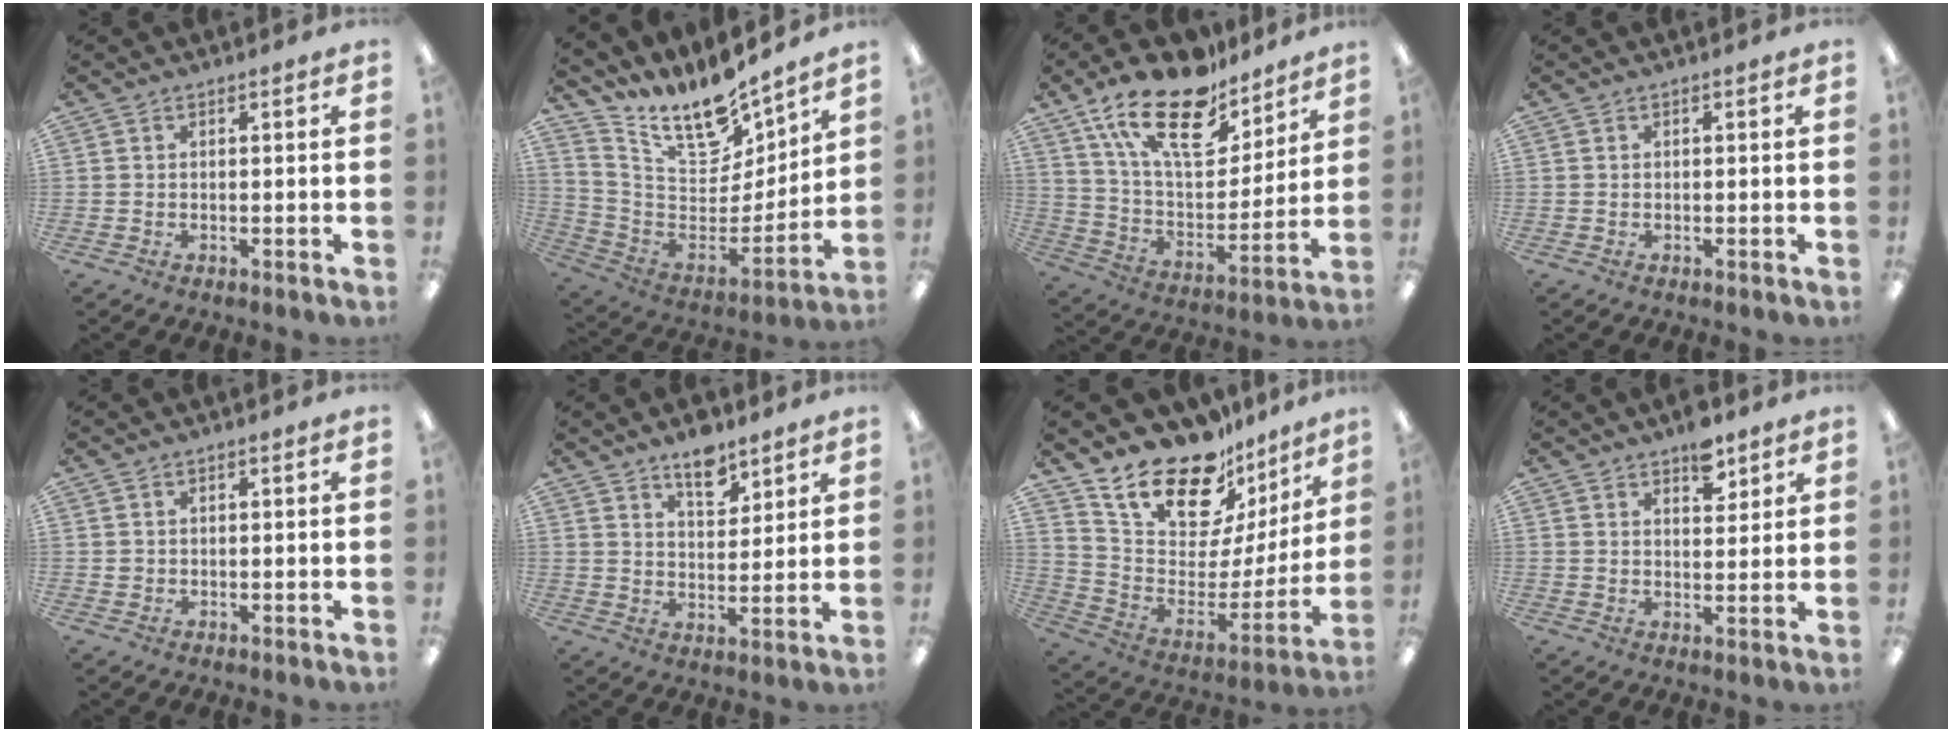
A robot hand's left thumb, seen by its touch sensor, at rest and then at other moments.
{"total": 15.2, "force": [12.7, 5.9, 6.0], "torque": [-0.113, -0.109, 0.226]}
{"total": 21.8, "force": [15.4, 9.6, 12.1], "torque": [-0.220, -0.090, 0.273]}
{"total": 0.0}
{"total": 0.9, "force": [0.1, 0.9, 0.2], "torque": [-0.006, 0.005, 0.001]}
{"total": 7.9, "force": [6.2, 3.6, 3.5], "torque": [-0.038, -0.038, 0.106]}
{"total": 21.4, "force": [17.4, 9.1, 8.6], "torque": [-0.165, -0.122, 0.313]}
{"total": 6.6, "force": [4.6, 3.3, 3.4], "torque": [-0.029, -0.025, 0.075]}